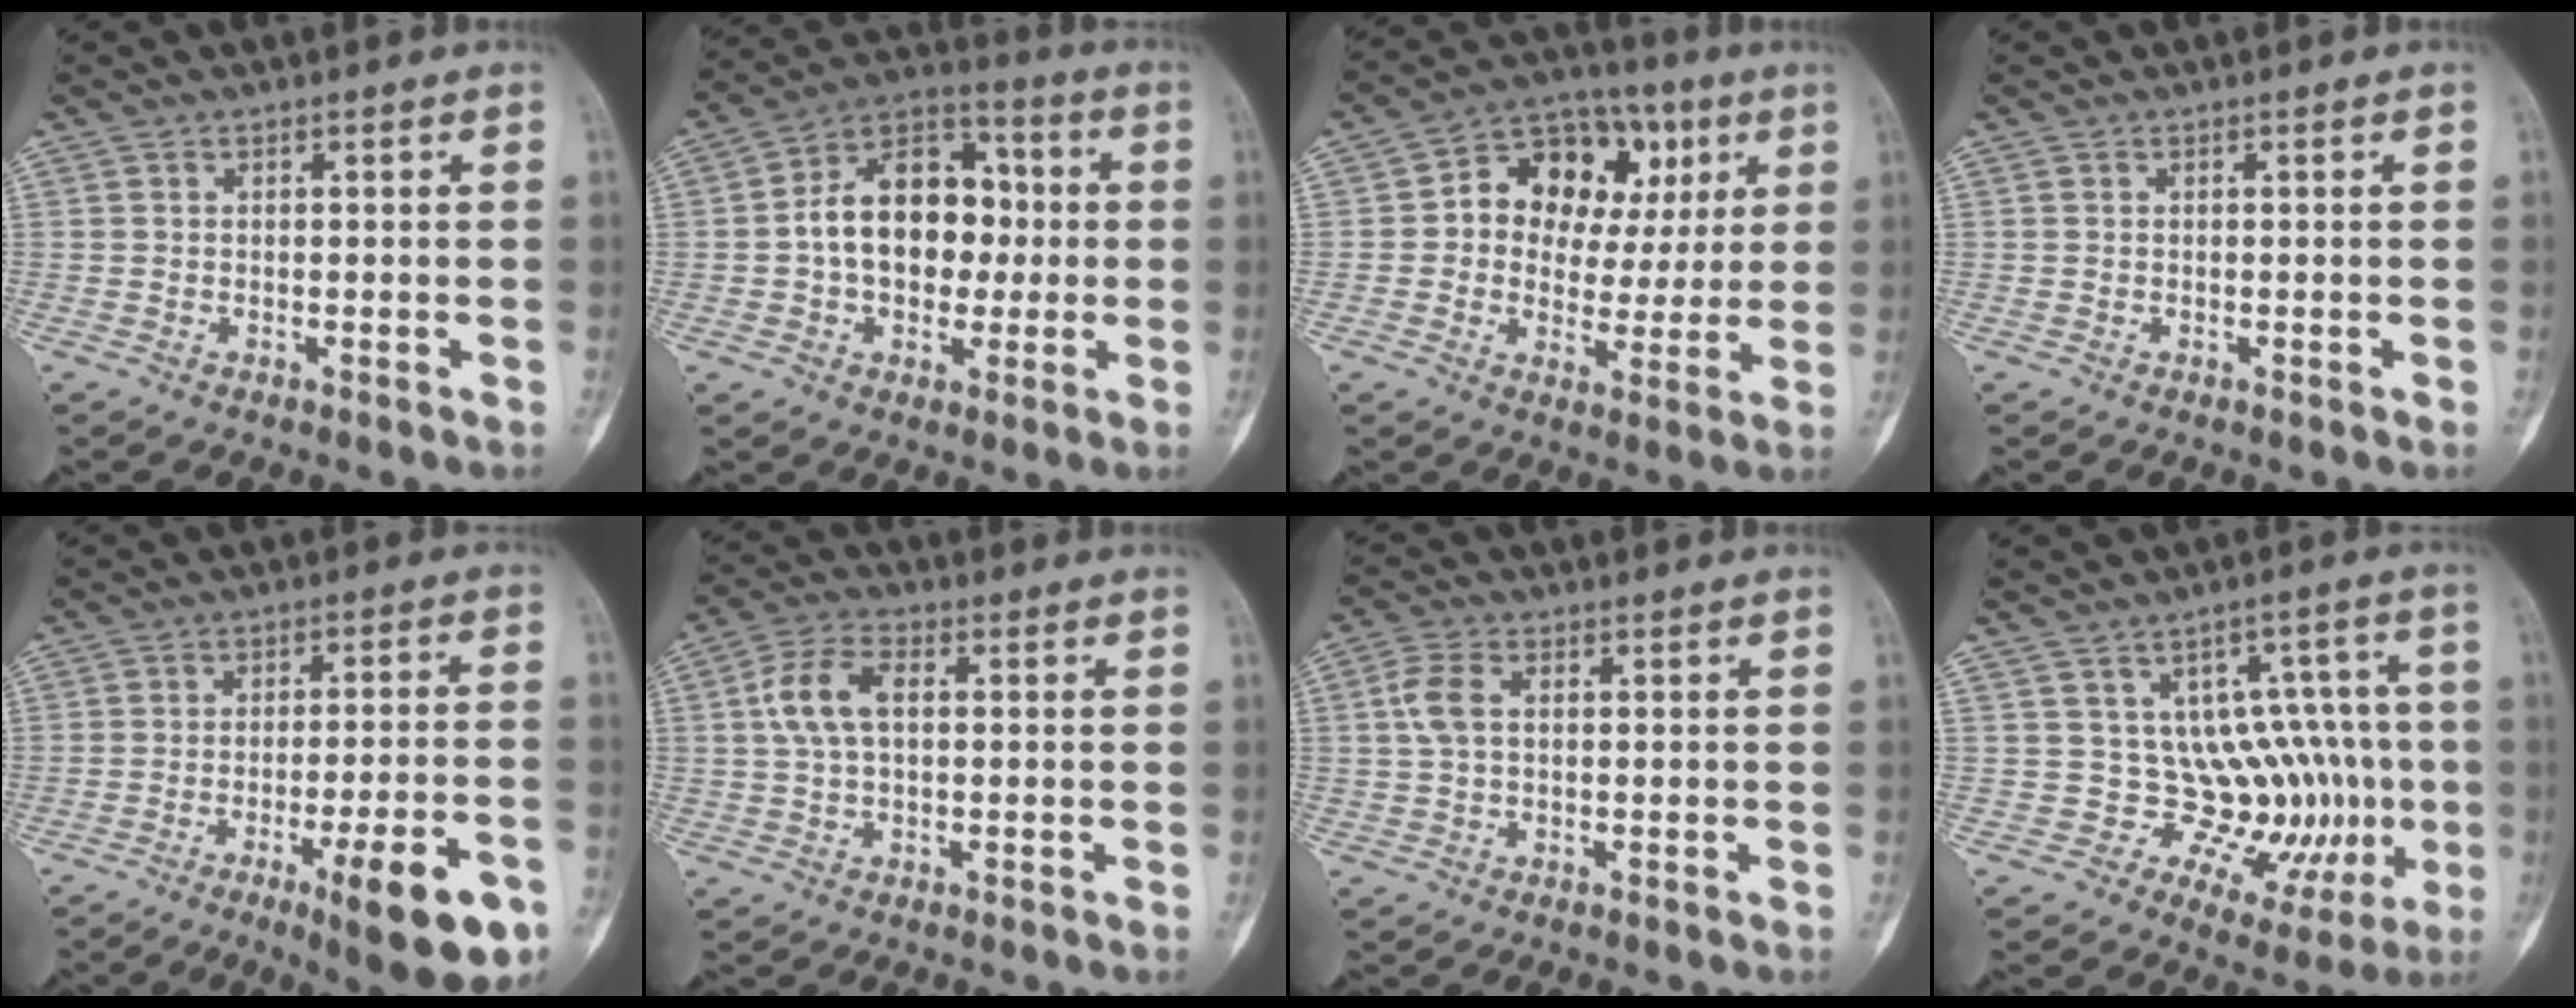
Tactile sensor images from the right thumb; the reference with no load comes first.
{"total": 16.1, "force": [0.1, 11.3, 11.5], "torque": [-0.139, 0.037, -0.005]}
{"total": 16.0, "force": [3.9, 11.7, 10.2], "torque": [-0.094, 0.022, 0.056]}
{"total": 0.0}
{"total": 14.2, "force": [-6.8, 2.9, 12.2], "torque": [-0.159, 0.022, -0.089]}
{"total": 7.6, "force": [1.1, 4.3, 6.2], "torque": [-0.130, 0.018, 0.020]}
{"total": 4.7, "force": [0.7, 2.8, 3.7], "torque": [-0.090, 0.011, 0.012]}
{"total": 12.9, "force": [-0.9, 9.7, 8.5], "torque": [-0.039, 0.016, 0.004]}